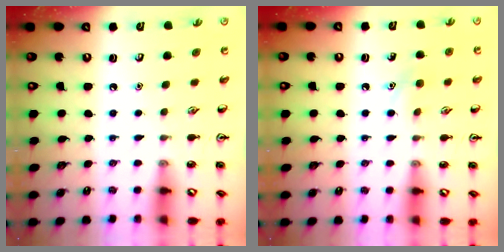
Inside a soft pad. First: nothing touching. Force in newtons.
{"total": 6.0, "press": 5.7, "slide": 1.8}